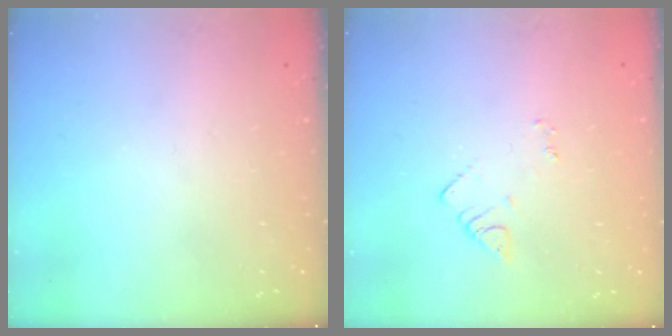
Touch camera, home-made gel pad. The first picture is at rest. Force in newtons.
{"total": 3.4, "press": 3.4, "slide": 0.6}